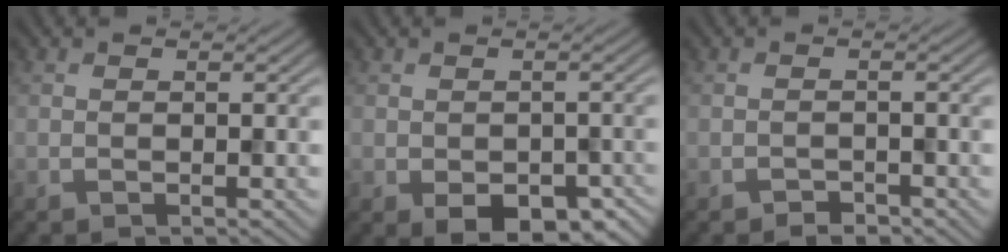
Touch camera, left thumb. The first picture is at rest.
{"total": 5.8, "force": [-2.9, 3.4, 3.8], "torque": [-0.050, -0.027, -0.029]}
{"total": 1.3, "force": [-1.1, 0.6, 0.4], "torque": [-0.005, -0.001, -0.023]}